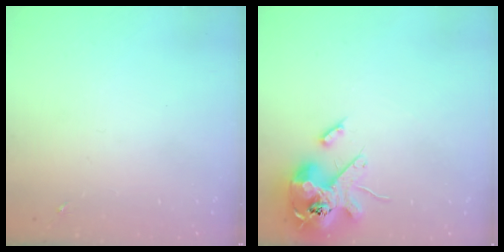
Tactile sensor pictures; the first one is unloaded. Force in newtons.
{"total": 15.3, "press": 15.1, "slide": 2.5}